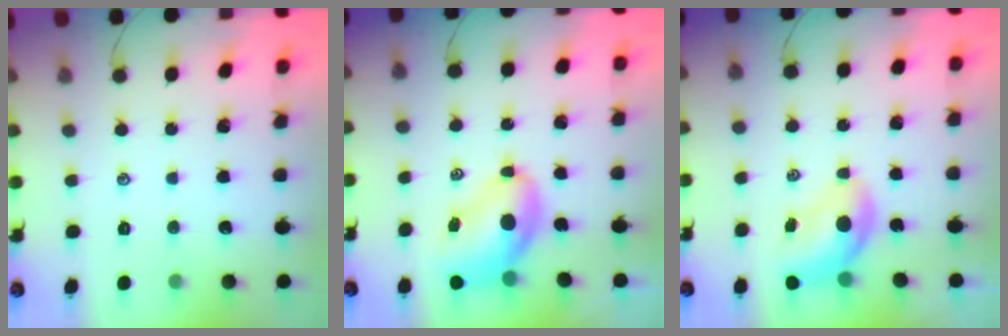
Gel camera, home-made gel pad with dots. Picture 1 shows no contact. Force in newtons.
{"total": 8.9, "press": 8.5, "slide": 2.6}
{"total": 6.7, "press": 6.6, "slide": 0.8}